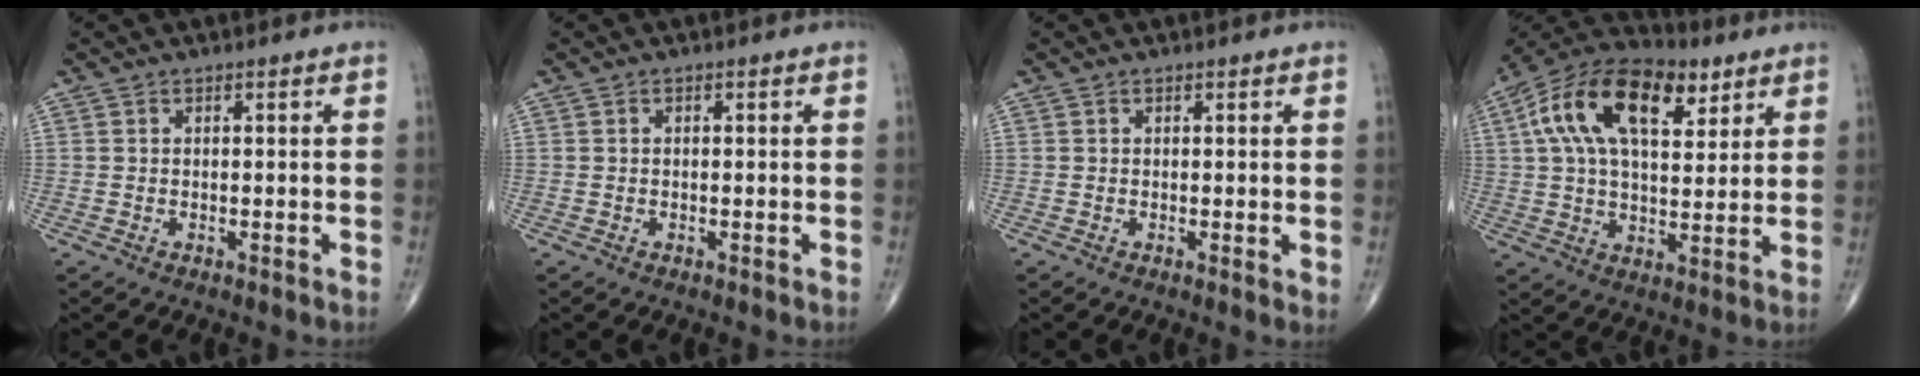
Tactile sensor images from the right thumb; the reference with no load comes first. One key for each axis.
{"total": 0.0}
{"total": 1.0, "fx": 0.3, "fy": 0.4, "fz": 0.9, "tx": -0.014, "ty": -0.005, "tz": 0.002}
{"total": 20.1, "fx": 7.9, "fy": 10.5, "fz": 15.2, "tx": -0.256, "ty": 0.004, "tz": 0.130}